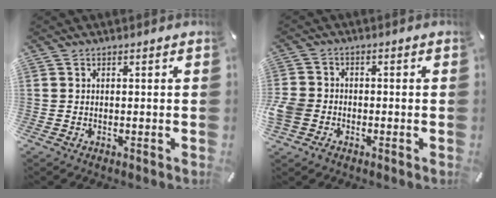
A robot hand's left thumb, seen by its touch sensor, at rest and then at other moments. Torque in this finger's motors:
{"motor_torque": [2.00, 2.78, 1.22, -0.24, 0.93]}